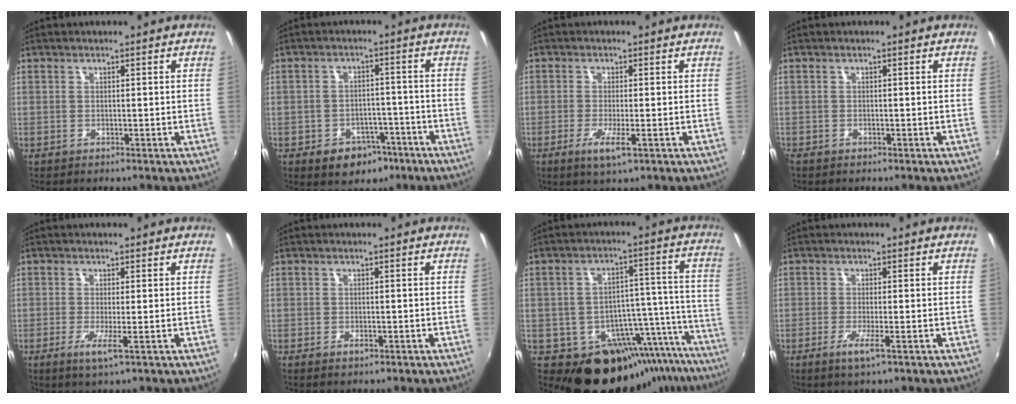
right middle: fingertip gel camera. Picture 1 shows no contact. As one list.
[{"total": 7.5, "force": [-4.3, 5.4, 2.8], "torque": [-0.059, 0.015, -0.043]}, {"total": 4.5, "force": [-2.0, 0.5, 4.0], "torque": [-0.087, -0.014, -0.037]}, {"total": 0.7, "force": [-0.6, 0.4, 0.1], "torque": [-0.004, -0.004, -0.014]}, {"total": 3.2, "force": [-1.1, -0.3, 3.0], "torque": [-0.068, -0.012, -0.024]}, {"total": 1.2, "force": [-0.7, 0.6, 0.8], "torque": [-0.015, -0.003, -0.011]}, {"total": 18.5, "force": [-15.5, 9.0, 4.5], "torque": [-0.057, 0.049, -0.197]}, {"total": 3.3, "force": [-1.6, -0.2, 2.9], "torque": [-0.064, -0.011, -0.034]}]